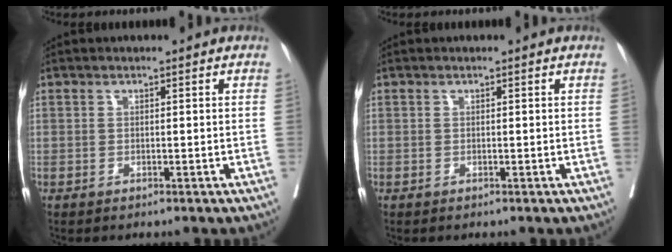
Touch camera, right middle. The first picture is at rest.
{"total": 0.0}